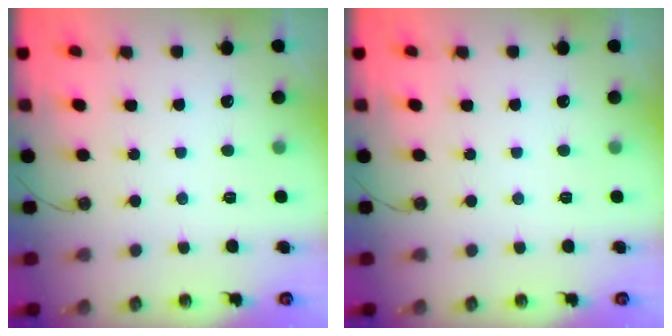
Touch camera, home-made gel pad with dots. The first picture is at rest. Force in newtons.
{"total": 2.0, "press": 0.4, "slide": 2.0}